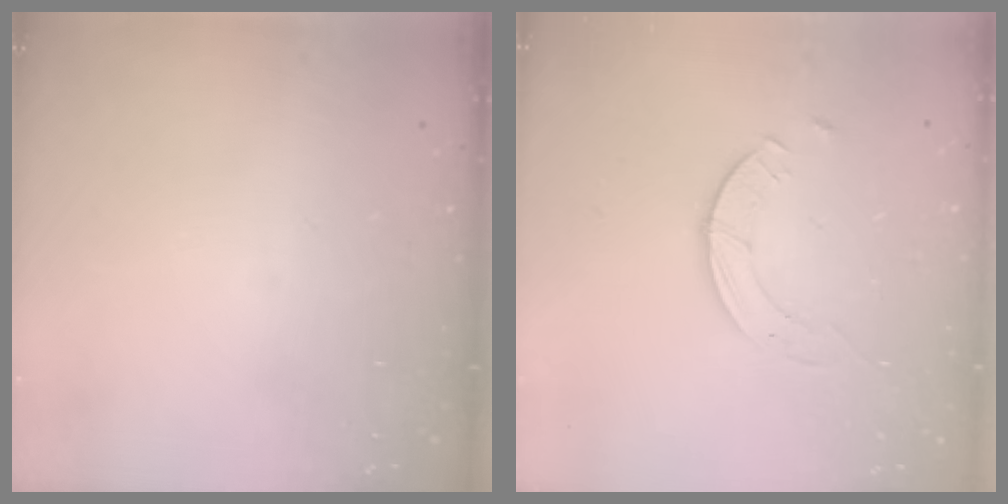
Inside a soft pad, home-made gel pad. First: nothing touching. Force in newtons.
{"total": 2.3, "press": 2.3, "slide": 0.3}